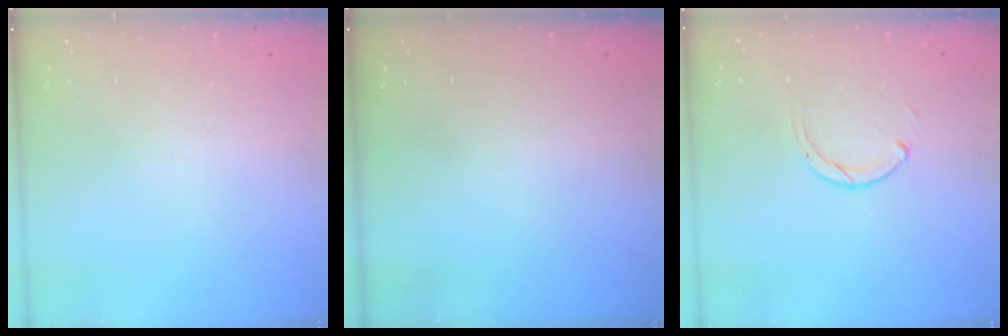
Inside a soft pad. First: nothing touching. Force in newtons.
{"total": 0.0}
{"total": 2.5, "press": 2.5, "slide": 0.3}